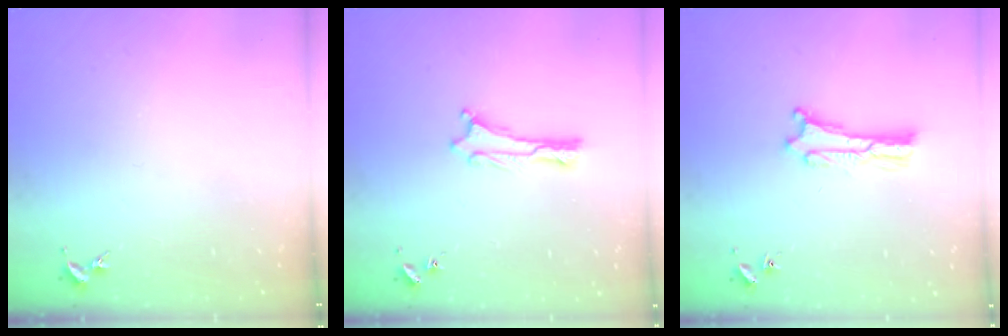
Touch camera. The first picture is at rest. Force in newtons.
{"total": 0.0}
{"total": 0.9, "press": 0.9, "slide": 0.2}